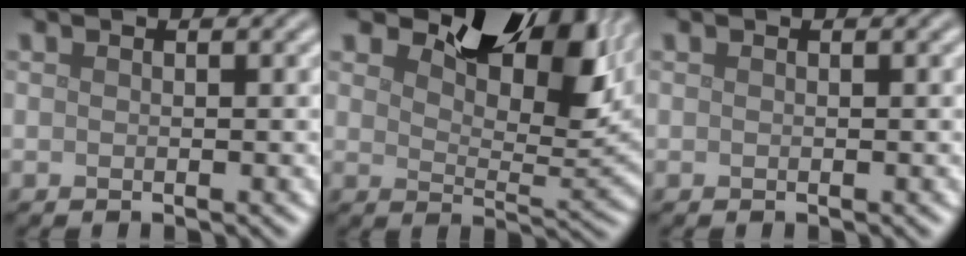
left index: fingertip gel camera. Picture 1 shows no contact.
{"total": 9.7, "force": [5.8, 4.2, 6.5], "torque": [-0.093, -0.001, 0.095]}
{"total": 0.0}